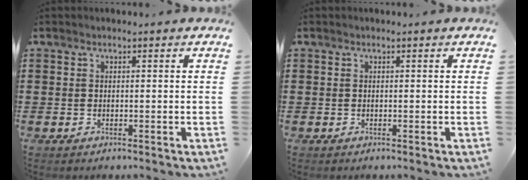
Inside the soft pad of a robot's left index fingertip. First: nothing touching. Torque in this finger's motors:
{"motor_torque": [-0.05, -0.03, -0.02, -0.01]}